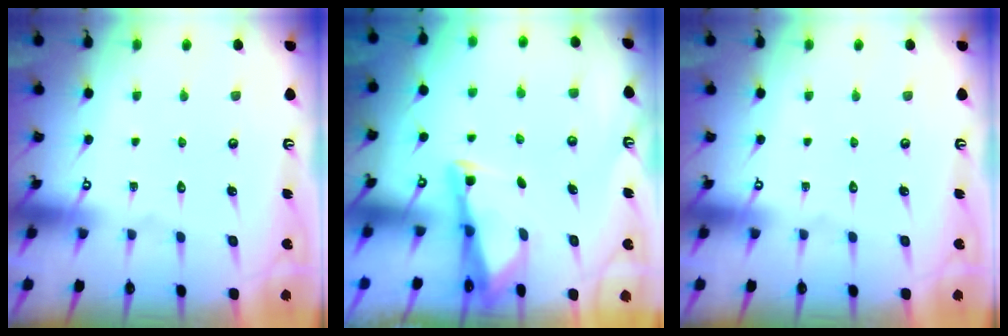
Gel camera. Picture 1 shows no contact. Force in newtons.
{"total": 2.5, "press": 2.5, "slide": 0.1}
{"total": 0.0}